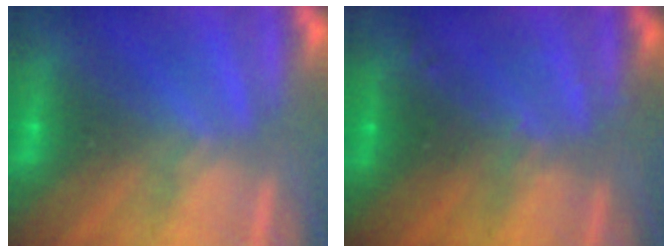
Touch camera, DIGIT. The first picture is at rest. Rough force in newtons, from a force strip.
{"total": 2.9}